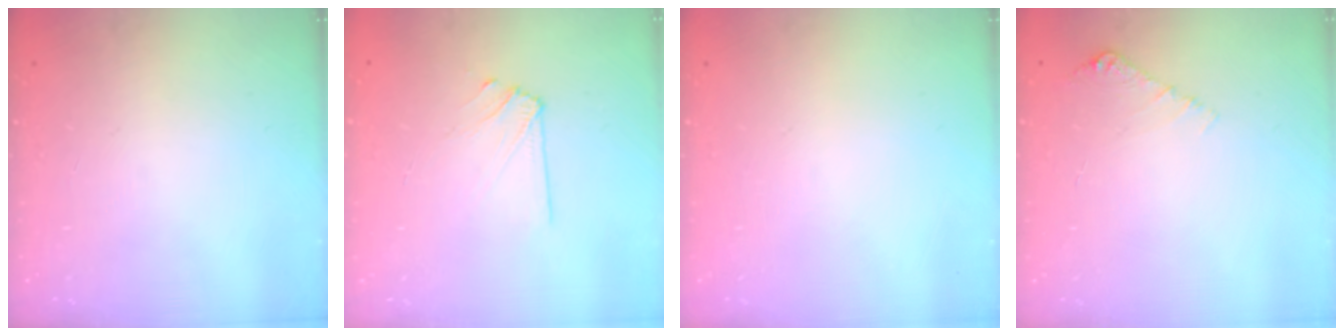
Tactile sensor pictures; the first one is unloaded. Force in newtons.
{"total": 5.9, "press": 5.8, "slide": 0.9}
{"total": 0.0}
{"total": 4.3, "press": 4.3, "slide": 0.5}